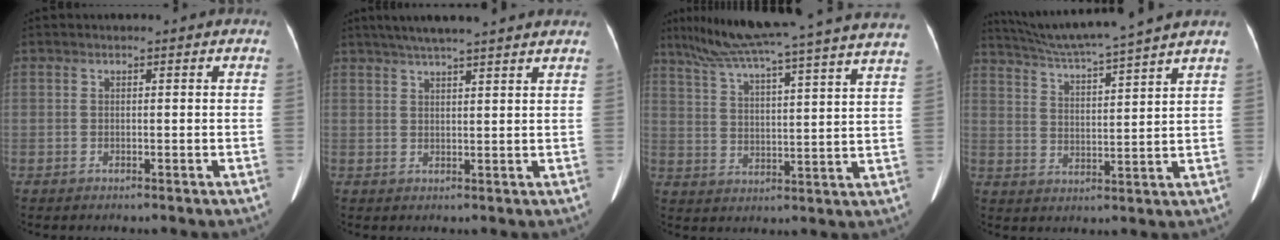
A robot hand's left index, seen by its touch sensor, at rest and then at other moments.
{"total": 15.0, "force": [12.9, 0.7, 7.6], "torque": [-0.122, 0.035, 0.170]}
{"total": 27.0, "force": [23.4, -0.9, 13.5], "torque": [-0.226, -0.016, 0.316]}
{"total": 14.8, "force": [13.1, -1.9, 6.6], "torque": [-0.121, -0.002, 0.201]}